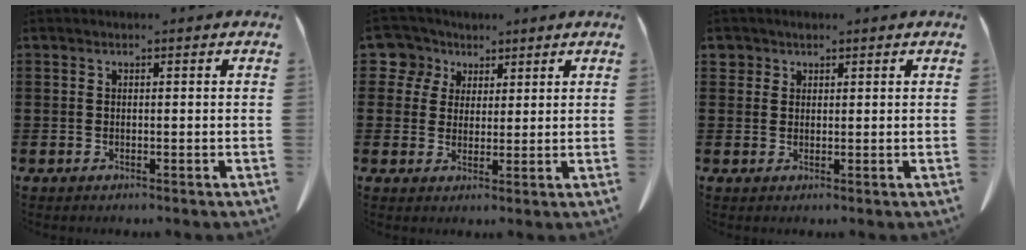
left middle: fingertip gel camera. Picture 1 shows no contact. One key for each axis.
{"total": 5.7, "fx": 3.1, "fy": 4.7, "fz": 1.1, "tx": -0.046, "ty": 0.004, "tz": 0.054}
{"total": 1.6, "fx": 1.2, "fy": 1.1, "fz": 0.2, "tx": -0.009, "ty": 0.005, "tz": 0.023}